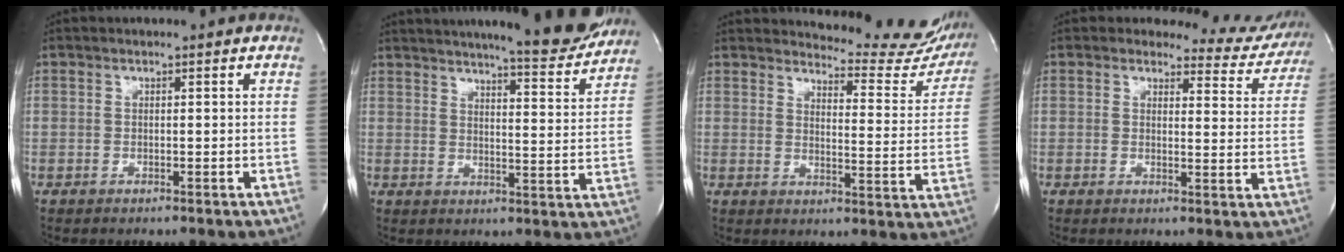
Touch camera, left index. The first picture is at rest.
{"total": 15.6, "force": [14.2, 1.1, 6.5], "torque": [-0.089, -0.028, 0.178]}
{"total": 16.8, "force": [16.3, 2.9, 2.8], "torque": [-0.016, -0.096, 0.169]}
{"total": 8.6, "force": [8.2, 2.7, -0.2], "torque": [0.030, -0.040, 0.067]}